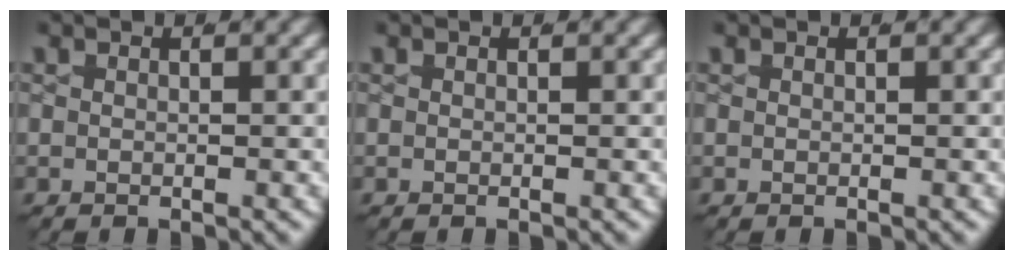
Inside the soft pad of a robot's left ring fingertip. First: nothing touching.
{"total": 0.0}
{"total": 0.0}